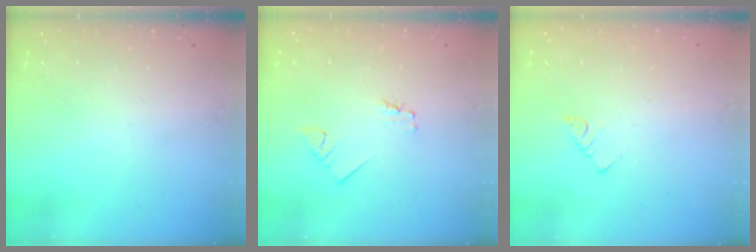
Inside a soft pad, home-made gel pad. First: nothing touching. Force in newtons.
{"total": 1.4, "press": 1.4, "slide": 0.1}
{"total": 2.5, "press": 2.5, "slide": 0.4}